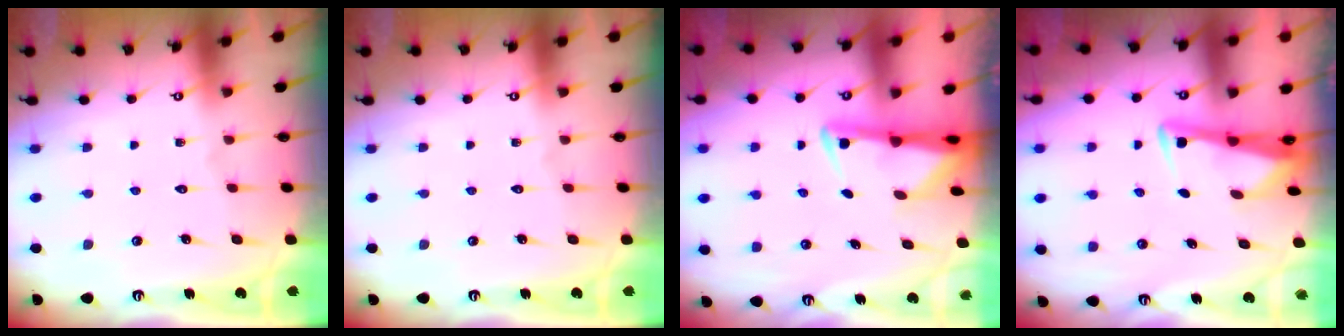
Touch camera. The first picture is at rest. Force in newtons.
{"total": 0.0}
{"total": 3.0, "press": 2.9, "slide": 0.6}
{"total": 3.4, "press": 3.4, "slide": 0.4}